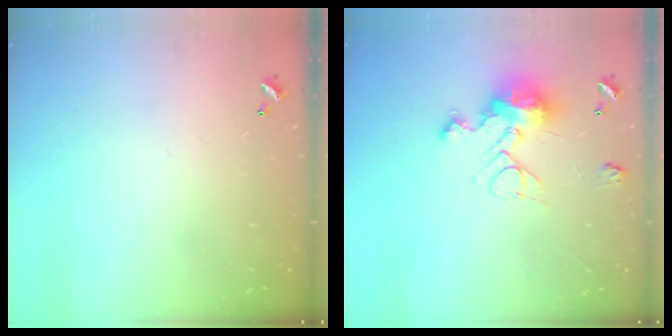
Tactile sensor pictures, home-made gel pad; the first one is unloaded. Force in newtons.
{"total": 18.1, "press": 18.1, "slide": 0.6}